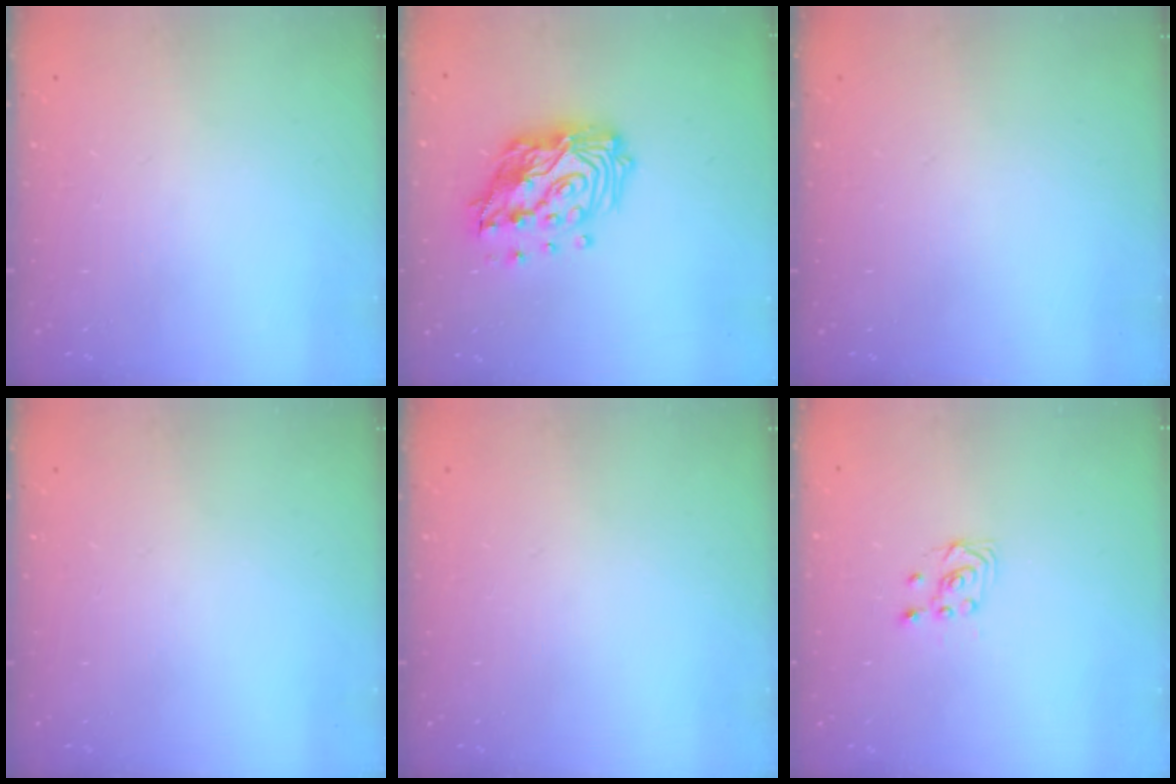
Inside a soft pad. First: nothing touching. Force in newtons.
{"total": 18.6, "press": 18.6, "slide": 1.4}
{"total": 0.0}
{"total": 0.0}
{"total": 0.0}
{"total": 2.7, "press": 2.4, "slide": 1.3}